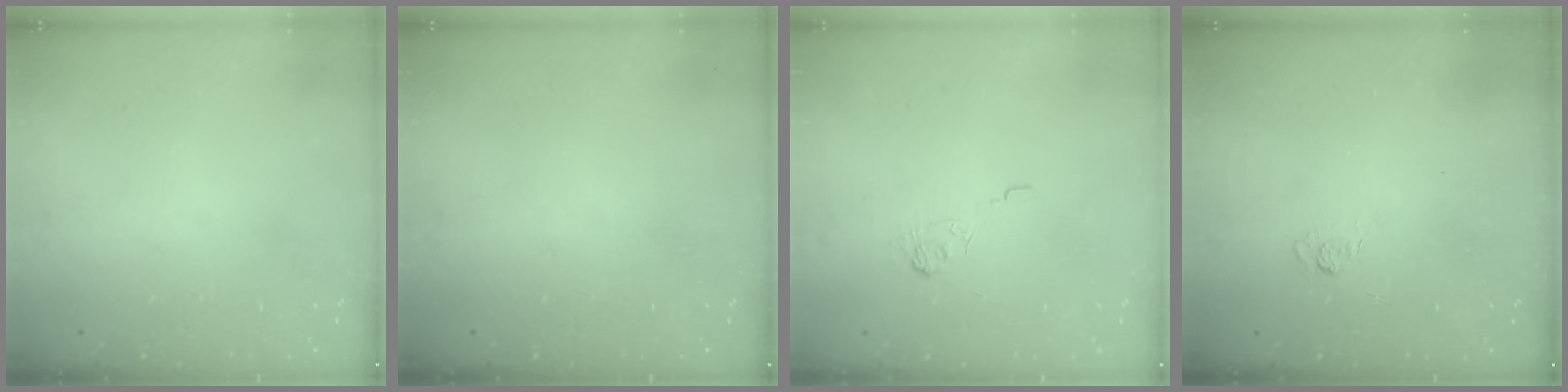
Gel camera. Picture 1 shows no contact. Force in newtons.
{"total": 0.0}
{"total": 2.5, "press": 2.1, "slide": 1.4}
{"total": 2.2, "press": 1.8, "slide": 1.3}